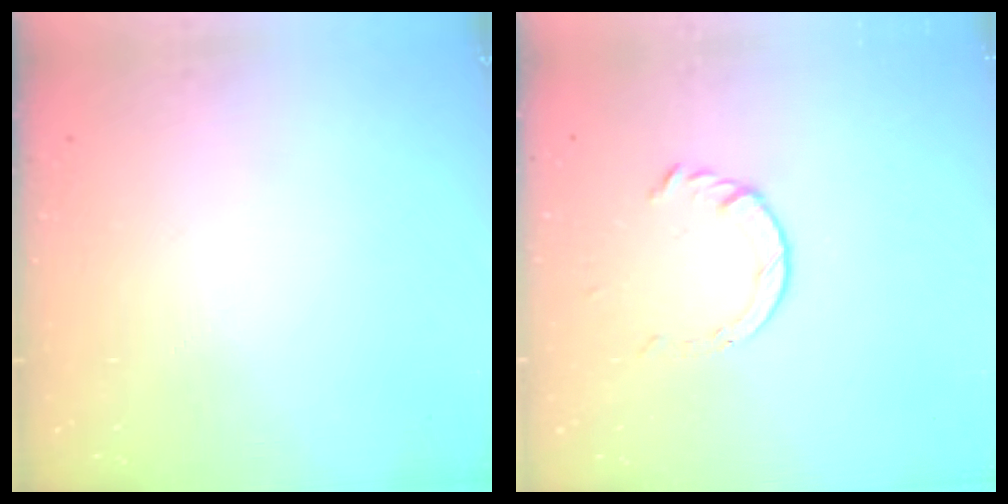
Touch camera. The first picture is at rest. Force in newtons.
{"total": 3.5, "press": 3.5, "slide": 0.4}